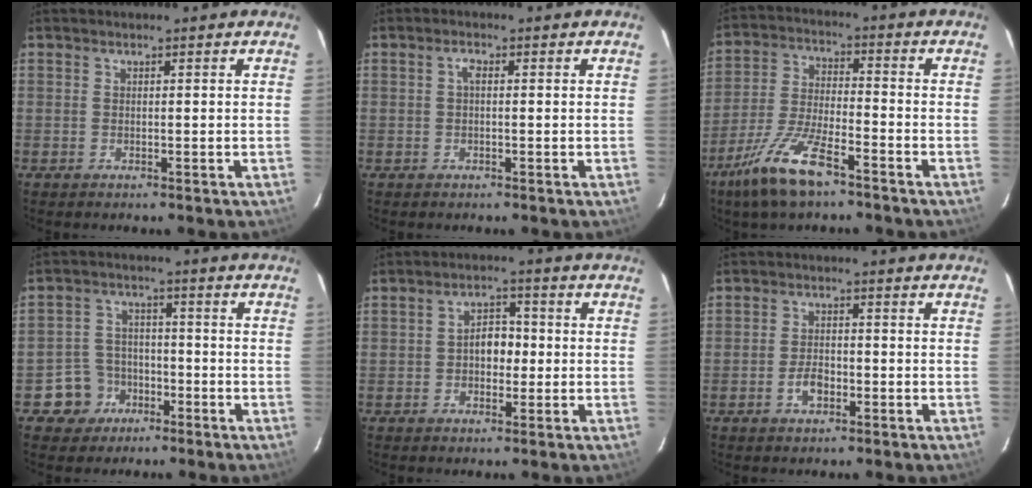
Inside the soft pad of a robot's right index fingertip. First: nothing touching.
{"total": 1.3, "force": [0.1, 0.6, 1.2], "torque": [-0.023, 0.007, -0.001]}
{"total": 12.1, "force": [-8.1, 3.4, 8.3], "torque": [-0.181, -0.012, -0.155]}
{"total": 6.9, "force": [-3.6, 5.8, 0.8], "torque": [-0.036, 0.029, -0.053]}
{"total": 4.8, "force": [-0.5, 3.5, 3.3], "torque": [-0.055, 0.015, -0.004]}
{"total": 3.7, "force": [-1.7, 2.1, 2.4], "torque": [-0.048, 0.003, -0.029]}